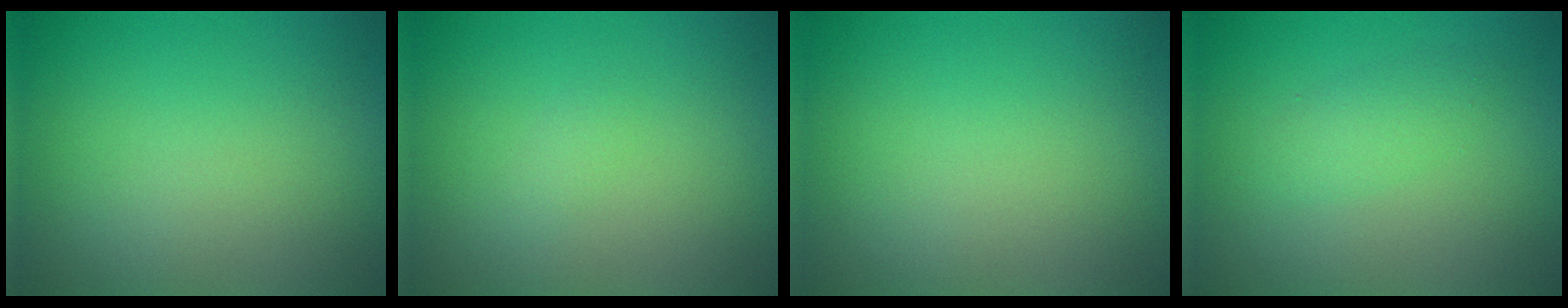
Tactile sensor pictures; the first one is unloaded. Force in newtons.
{"total": 0.6, "press": 0.6, "slide": 0.1}
{"total": 0.0}
{"total": 1.7, "press": 1.7, "slide": 0.1}